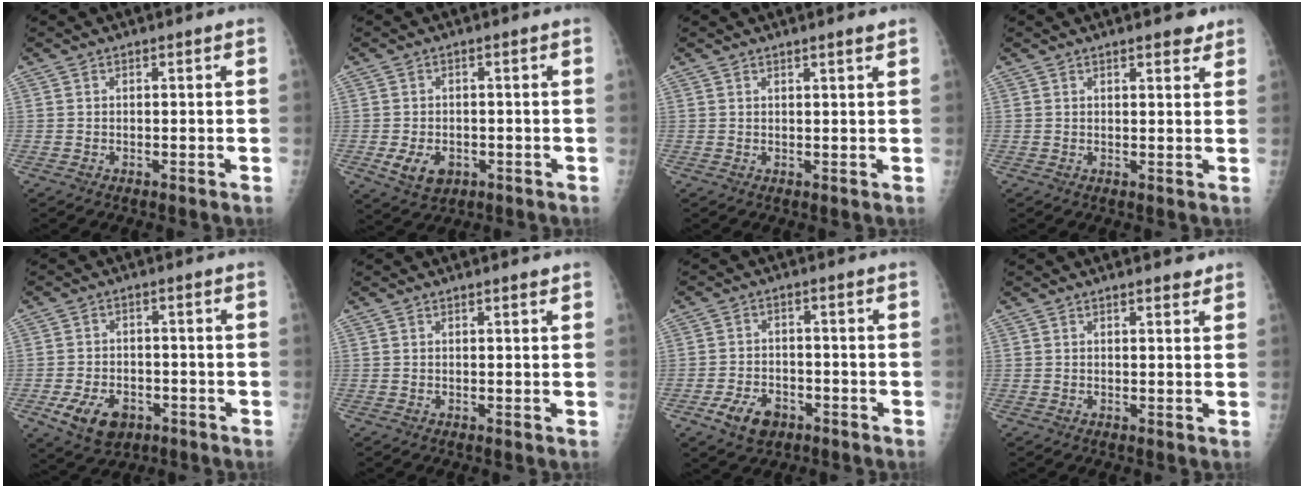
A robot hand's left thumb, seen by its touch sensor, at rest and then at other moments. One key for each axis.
{"total": 5.5, "fx": -1.8, "fy": 3.9, "fz": 3.5, "tx": -0.054, "ty": 0.004, "tz": -0.020}
{"total": 1.8, "fx": 1.3, "fy": -0.1, "fz": 1.2, "tx": -0.016, "ty": -0.007, "tz": 0.020}
{"total": 3.4, "fx": 2.4, "fy": 1.0, "fz": 2.1, "tx": -0.016, "ty": -0.011, "tz": 0.029}
{"total": 8.5, "fx": -3.8, "fy": 5.7, "fz": 5.0, "tx": -0.081, "ty": 0.018, "tz": -0.053}
{"total": 1.0, "fx": 0.8, "fy": 0.0, "fz": 0.7, "tx": -0.007, "ty": -0.003, "tz": 0.011}
{"total": 6.5, "fx": -3.5, "fy": 4.2, "fz": 3.4, "tx": -0.051, "ty": 0.021, "tz": -0.056}
{"total": 2.3, "fx": 1.8, "fy": 0.6, "fz": 1.3, "tx": -0.013, "ty": -0.007, "tz": 0.022}